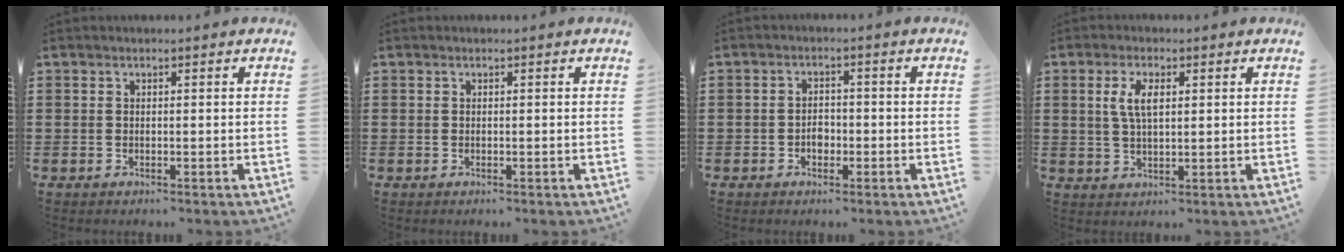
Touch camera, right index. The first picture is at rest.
{"total": 0.0}
{"total": 2.3, "force": [-0.8, 1.6, 1.5], "torque": [-0.029, 0.001, -0.016]}
{"total": 4.4, "force": [1.1, 1.8, 3.9], "torque": [-0.083, 0.007, 0.018]}